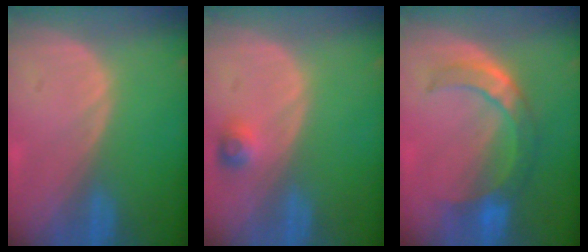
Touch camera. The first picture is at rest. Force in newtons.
{"total": 2.3, "press": 2.2, "slide": 0.7}
{"total": 7.0, "press": 6.8, "slide": 1.4}